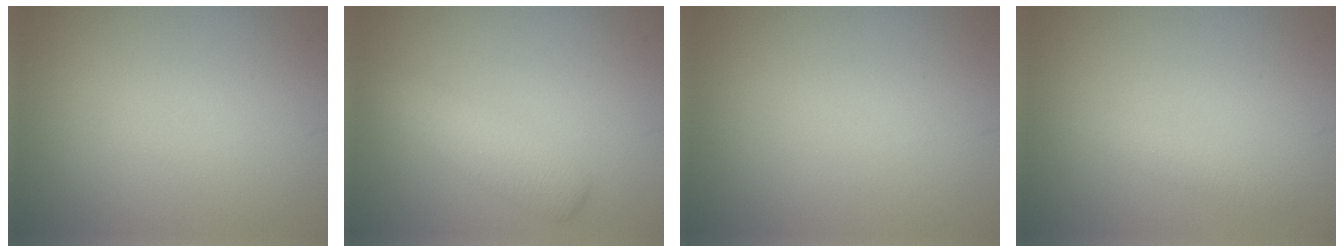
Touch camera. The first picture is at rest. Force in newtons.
{"total": 3.2, "press": 3.2, "slide": 0.1}
{"total": 0.0}
{"total": 1.2, "press": 1.2, "slide": 0.1}